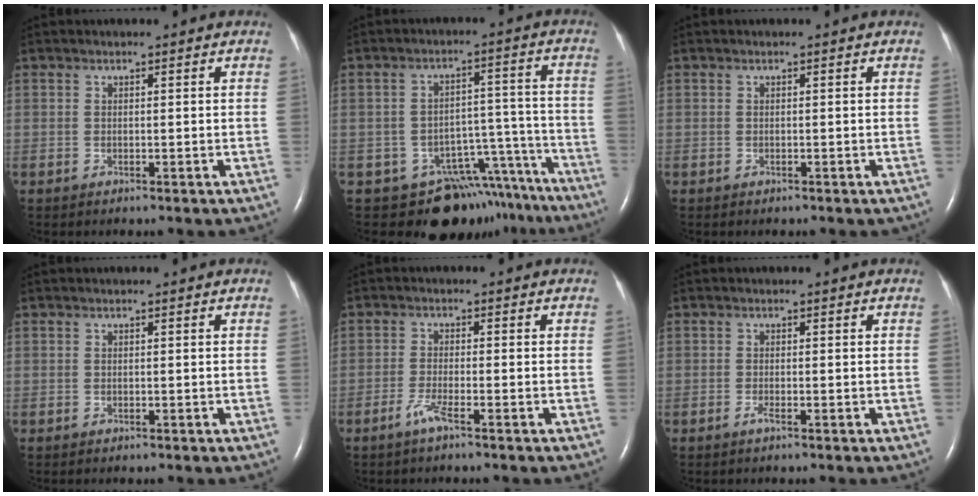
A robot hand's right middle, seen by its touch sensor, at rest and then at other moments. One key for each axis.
{"total": 12.9, "fx": -10.8, "fy": 6.6, "fz": 2.3, "tx": 0.001, "ty": 0.064, "tz": -0.136}
{"total": 0.8, "fx": -0.6, "fy": 0.4, "fz": 0.4, "tx": -0.014, "ty": 0.000, "tz": -0.004}
{"total": 0.0}
{"total": 2.7, "fx": -1.8, "fy": -0.1, "fz": 2.0, "tx": -0.047, "ty": -0.004, "tz": -0.040}
{"total": 0.8, "fx": -0.5, "fy": 0.0, "fz": 0.6, "tx": -0.015, "ty": -0.001, "tz": -0.011}